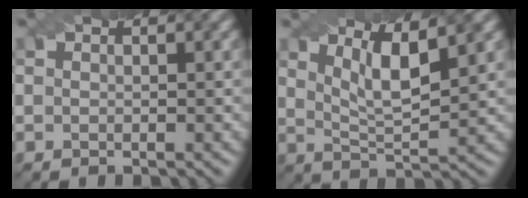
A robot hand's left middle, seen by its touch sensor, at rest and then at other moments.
{"total": 4.8, "force": [2.6, 1.2, 3.9], "torque": [-0.069, 0.001, 0.043]}